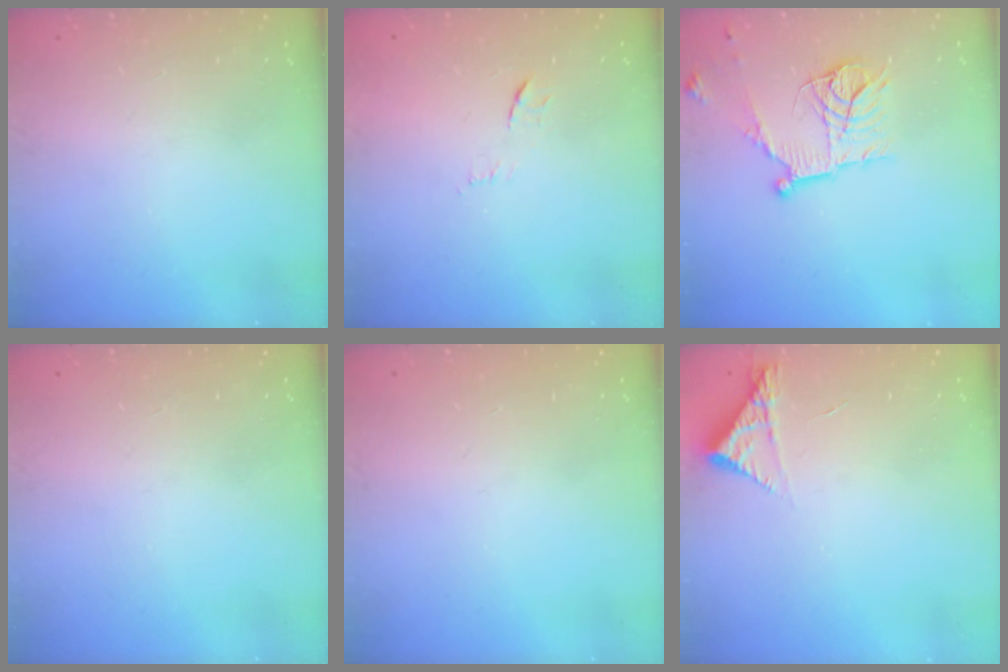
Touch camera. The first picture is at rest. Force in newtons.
{"total": 8.1, "press": 8.0, "slide": 0.7}
{"total": 14.9, "press": 14.8, "slide": 1.4}
{"total": 0.0}
{"total": 0.0}
{"total": 4.3, "press": 4.3, "slide": 0.3}